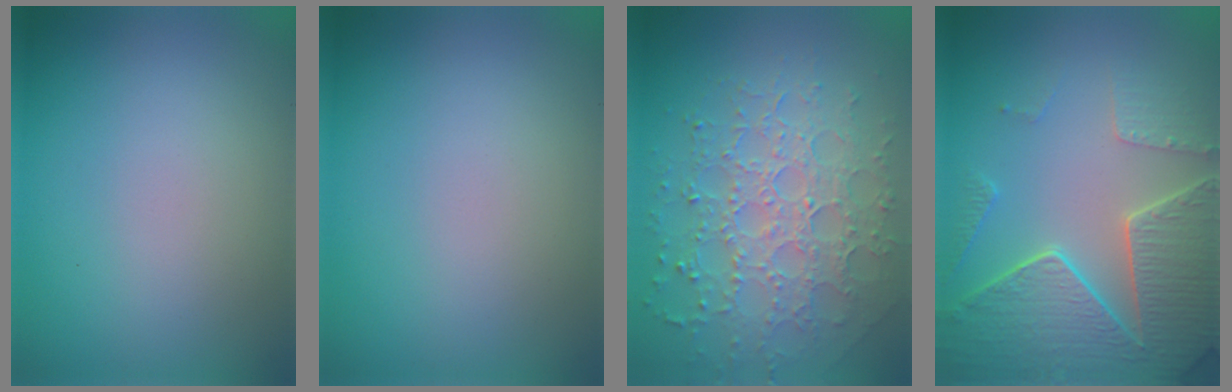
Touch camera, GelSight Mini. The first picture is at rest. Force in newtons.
{"total": 0.0}
{"total": 7.2, "press": 5.2, "slide": 5.0}
{"total": 7.7, "press": 5.9, "slide": 4.9}